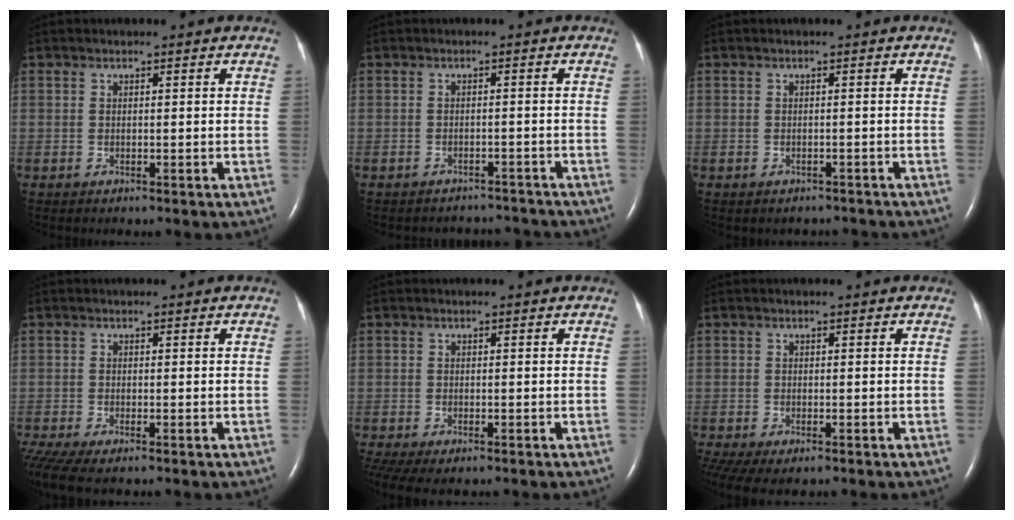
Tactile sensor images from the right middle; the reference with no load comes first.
{"total": 5.6, "force": [-5.4, 1.6, -0.2], "torque": [0.003, 0.007, -0.060]}
{"total": 2.3, "force": [-2.0, 1.1, 0.1], "torque": [-0.003, 0.005, -0.025]}
{"total": 4.9, "force": [-3.6, 1.1, 3.2], "torque": [-0.071, -0.009, -0.069]}
{"total": 7.2, "force": [-4.9, 2.9, 4.3], "torque": [-0.094, -0.010, -0.077]}
{"total": 7.1, "force": [-4.6, 3.0, 4.4], "torque": [-0.095, -0.014, -0.071]}